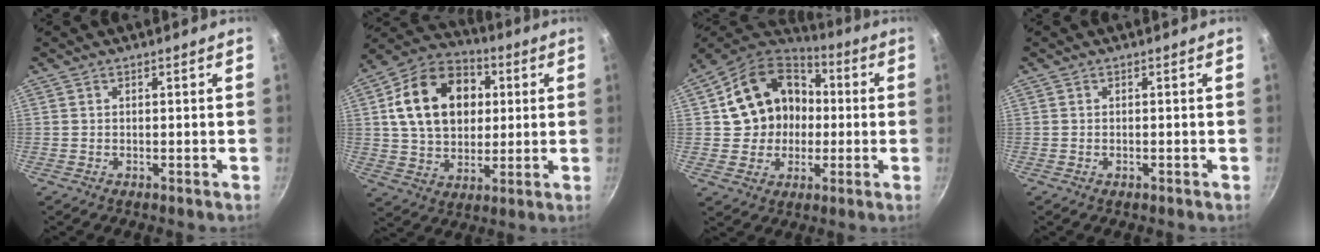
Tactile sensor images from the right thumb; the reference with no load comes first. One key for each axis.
{"total": 19.3, "fx": 3.8, "fy": 14.3, "fz": 12.5, "tx": -0.183, "ty": 0.016, "tz": 0.059}
{"total": 17.0, "fx": 1.3, "fy": 14.4, "fz": 8.9, "tx": -0.129, "ty": 0.038, "tz": 0.023}
{"total": 0.5, "fx": -0.3, "fy": 0.2, "fz": 0.4, "tx": -0.006, "ty": 0.001, "tz": -0.005}